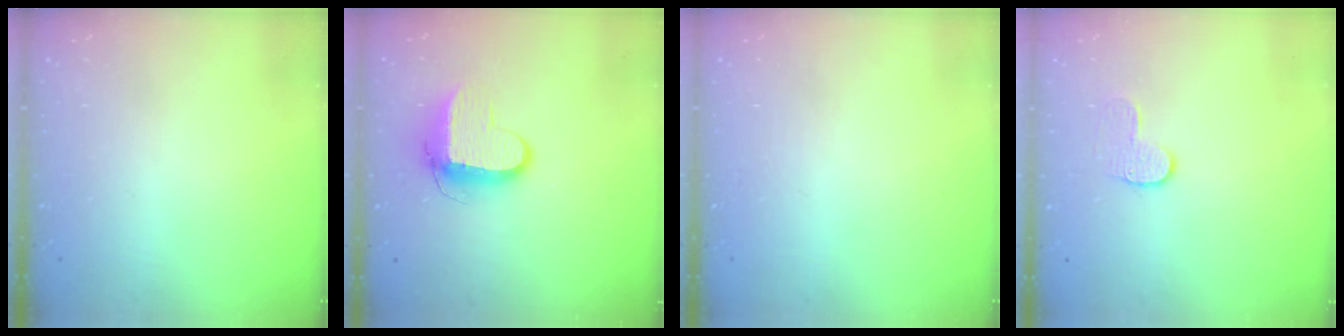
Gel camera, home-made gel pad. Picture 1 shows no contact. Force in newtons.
{"total": 9.5, "press": 9.5, "slide": 0.8}
{"total": 0.0}
{"total": 6.6, "press": 6.6, "slide": 0.6}